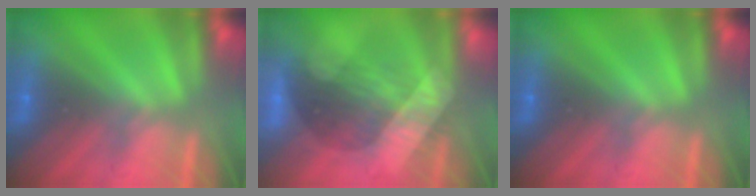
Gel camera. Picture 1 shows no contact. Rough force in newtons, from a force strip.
{"total": 3.2}
{"total": 0.0}